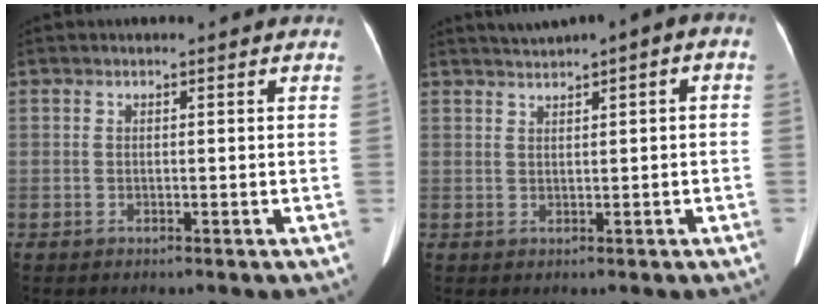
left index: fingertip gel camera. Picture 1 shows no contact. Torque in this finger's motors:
{"motor_torque": [-2.14, 0.00, -1.06, -0.11]}